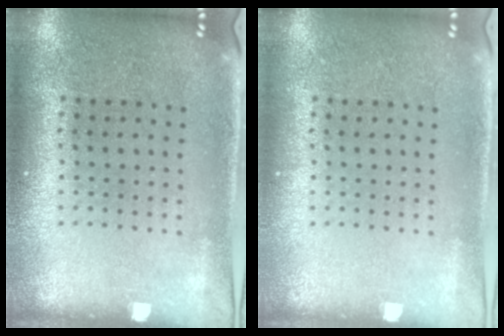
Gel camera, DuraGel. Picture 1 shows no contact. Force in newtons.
{"total": 0.0}